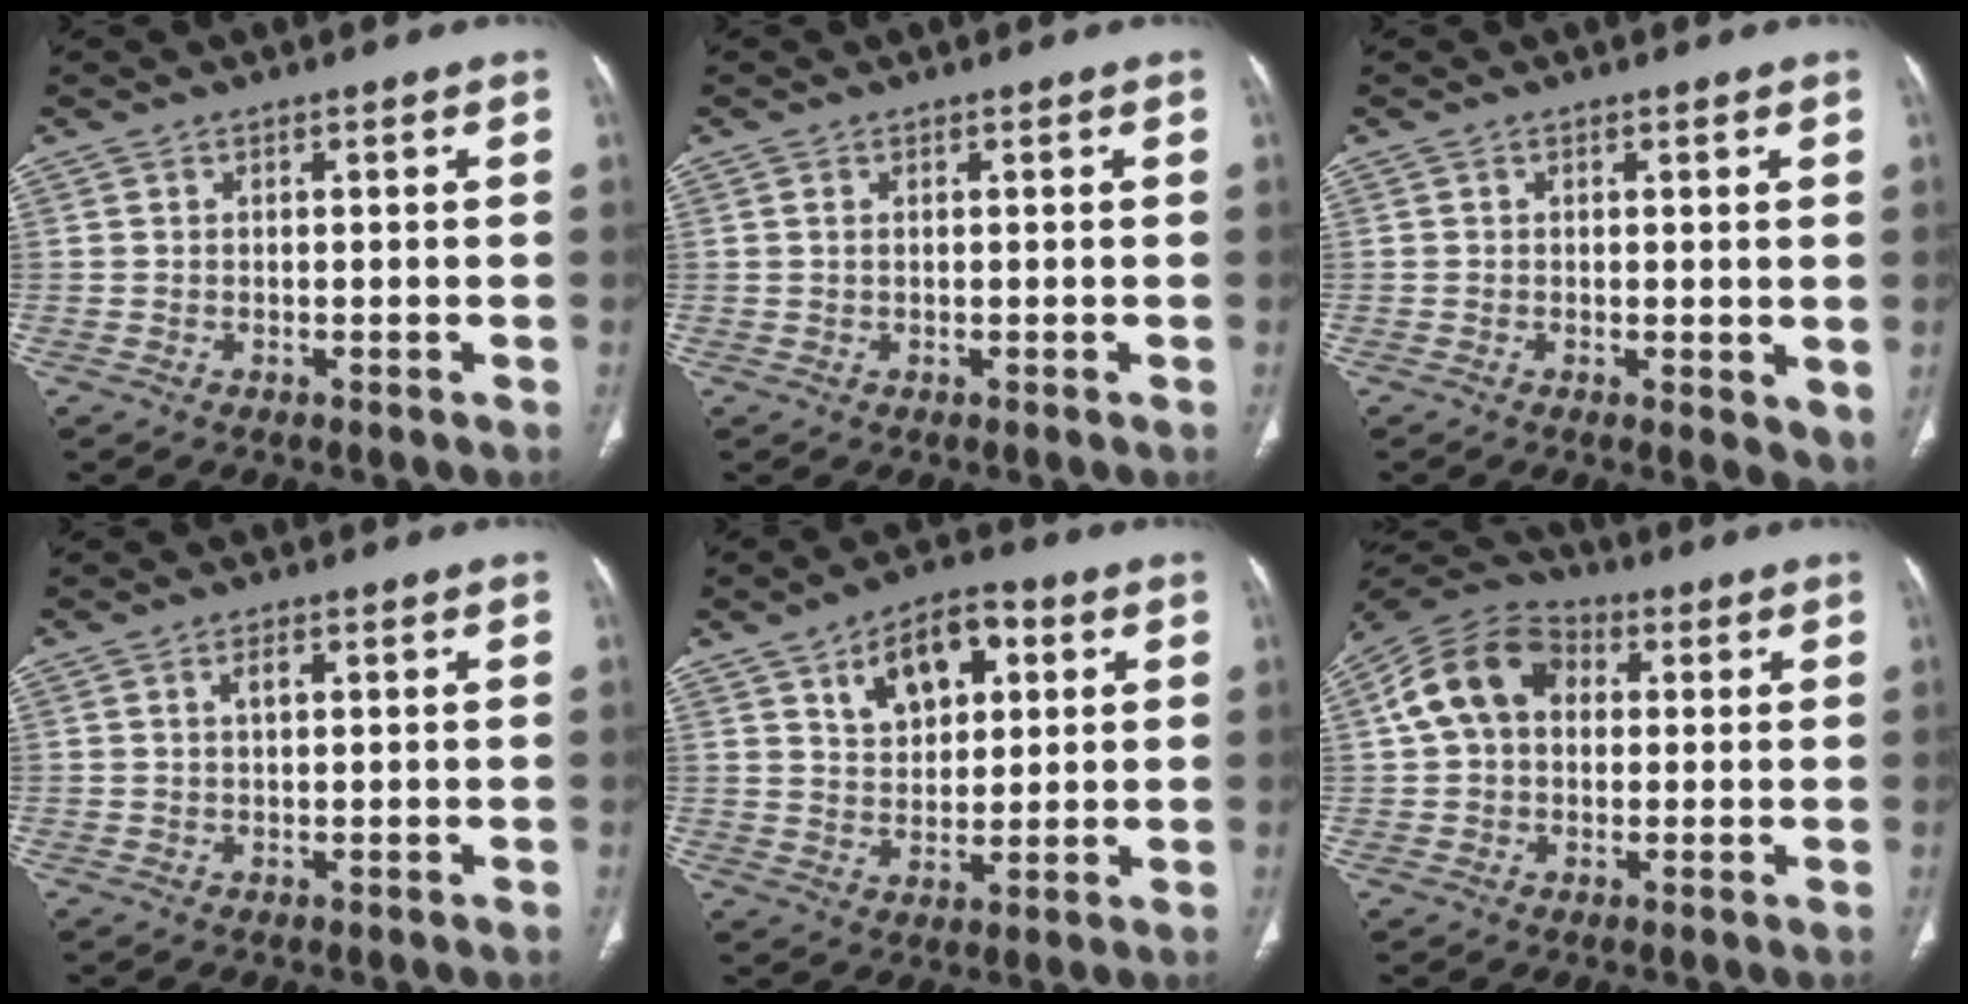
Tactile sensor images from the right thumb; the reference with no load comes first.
{"total": 0.7, "force": [0.2, 0.3, 0.5], "torque": [-0.015, 0.005, 0.005]}
{"total": 3.7, "force": [0.0, 1.4, 3.4], "torque": [-0.045, -0.012, 0.000]}
{"total": 1.9, "force": [0.6, 0.8, 1.6], "torque": [-0.031, 0.004, 0.011]}
{"total": 8.4, "force": [3.6, 5.1, 5.6], "torque": [-0.060, -0.011, 0.058]}
{"total": 12.6, "force": [2.2, 9.4, 8.2], "torque": [-0.139, 0.030, 0.026]}